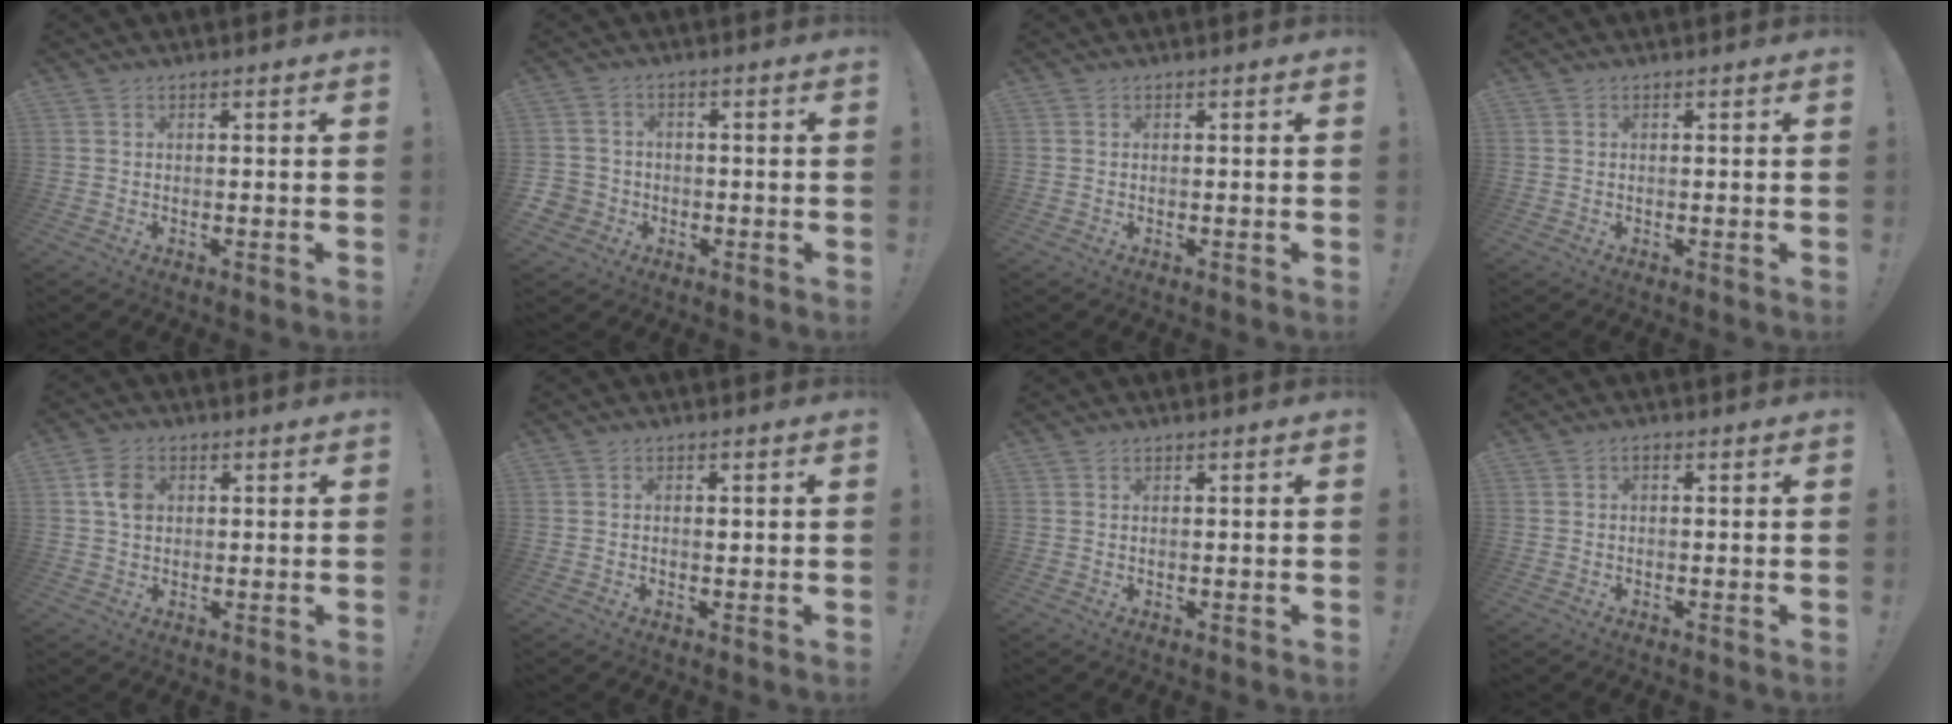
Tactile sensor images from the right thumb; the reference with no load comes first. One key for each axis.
{"total": 4.3, "fx": -1.5, "fy": 3.9, "fz": 1.2, "tx": -0.026, "ty": 0.011, "tz": -0.029}
{"total": 0.0}
{"total": 0.0}
{"total": 6.1, "fx": 1.2, "fy": 4.5, "fz": 3.9, "tx": -0.060, "ty": 0.002, "tz": 0.022}
{"total": 0.6, "fx": 0.2, "fy": 0.6, "fz": 0.0, "tx": 0.002, "ty": 0.001, "tz": 0.002}
{"total": 0.5, "fx": 0.4, "fy": -0.2, "fz": 0.2, "tx": 0.000, "ty": -0.002, "tz": 0.007}
{"total": 0.8, "fx": -0.4, "fy": 0.5, "fz": 0.5, "tx": -0.009, "ty": 0.003, "tz": -0.008}